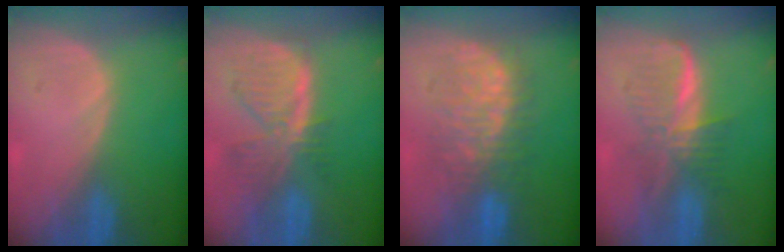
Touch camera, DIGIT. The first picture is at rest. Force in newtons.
{"total": 8.0, "press": 7.1, "slide": 3.8}
{"total": 8.6, "press": 8.6, "slide": 0.4}
{"total": 6.2, "press": 6.1, "slide": 0.8}